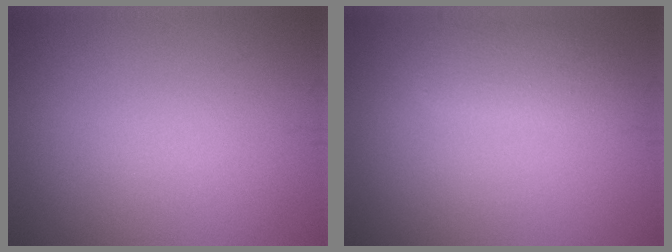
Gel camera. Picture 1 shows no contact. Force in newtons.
{"total": 2.7, "press": 2.7, "slide": 0.2}